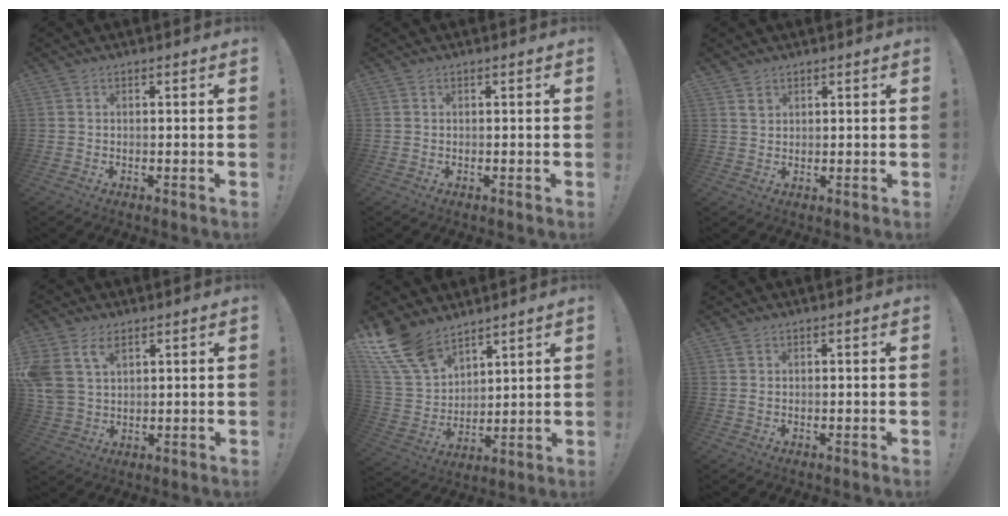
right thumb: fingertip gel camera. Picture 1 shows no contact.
{"total": 0.0}
{"total": 2.5, "force": [1.7, 1.7, 0.5], "torque": [-0.002, -0.009, 0.031]}
{"total": 8.8, "force": [4.7, 5.6, 4.8], "torque": [-0.107, -0.012, 0.094]}
{"total": 15.1, "force": [11.4, 7.6, 6.4], "torque": [-0.145, -0.079, 0.218]}
{"total": 0.9, "force": [0.5, 0.3, 0.7], "torque": [-0.010, -0.001, 0.007]}